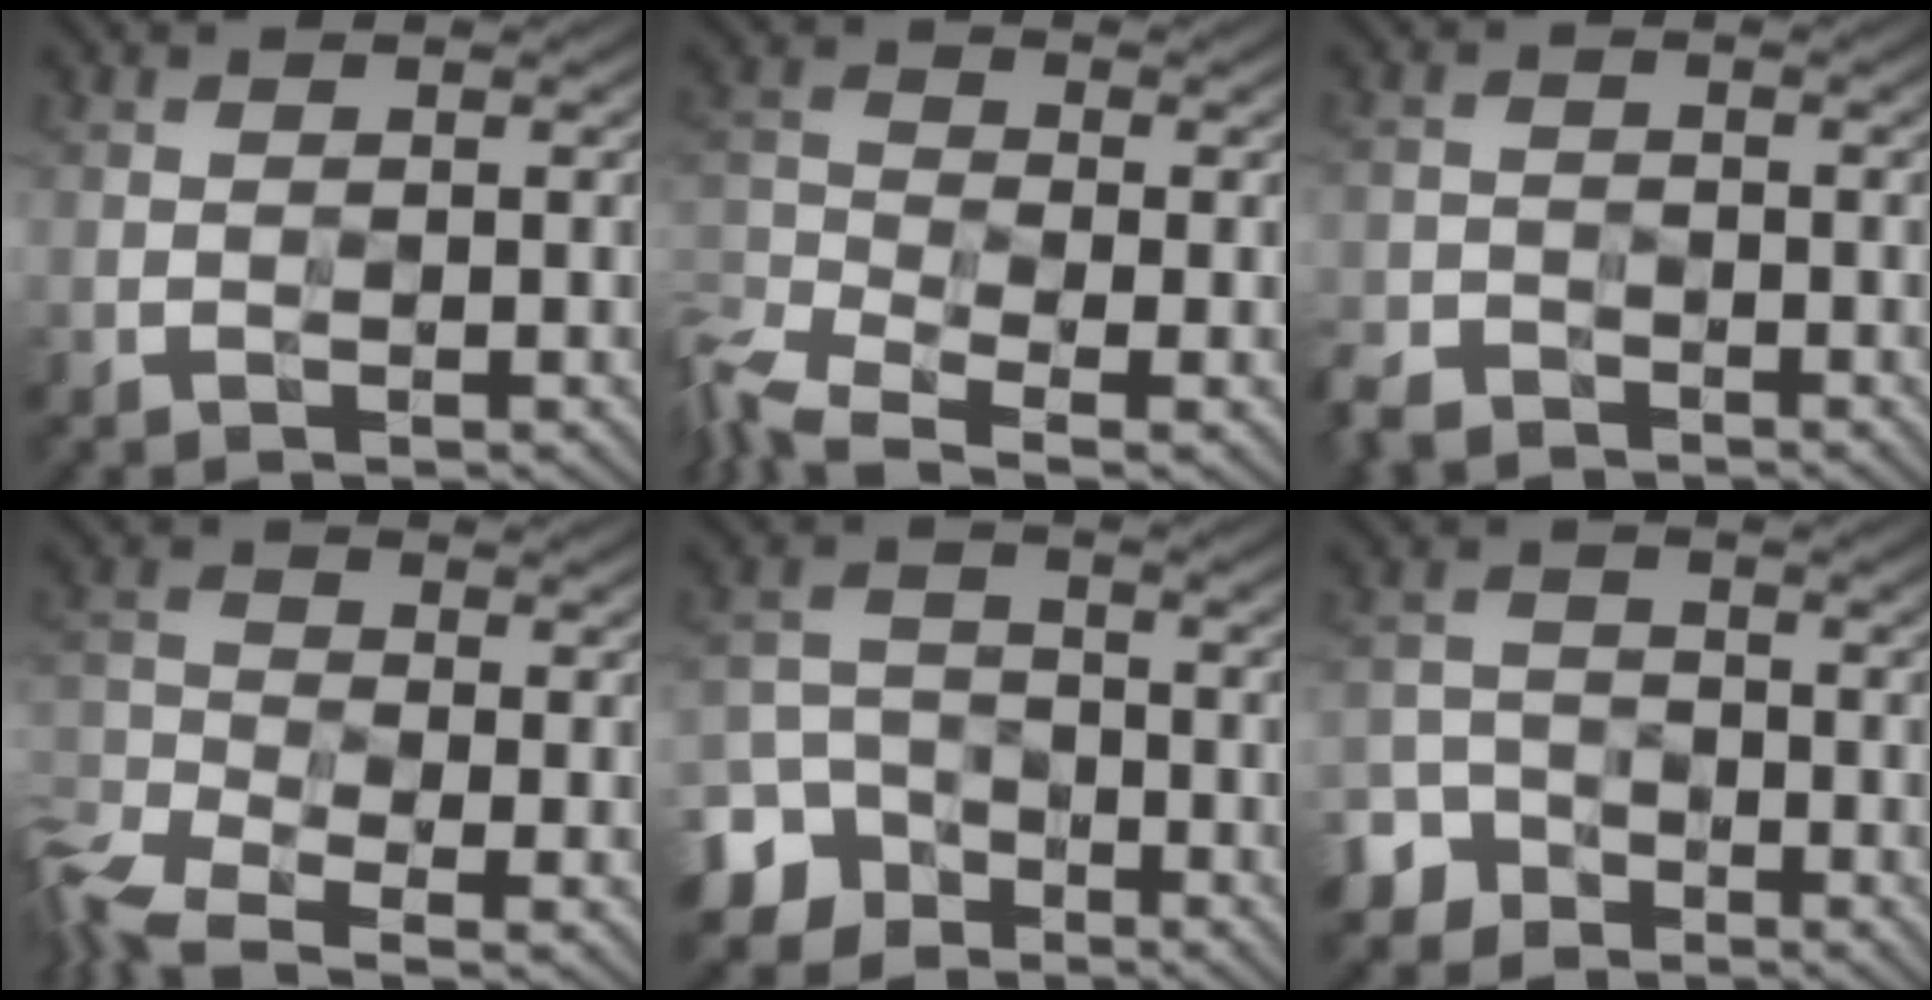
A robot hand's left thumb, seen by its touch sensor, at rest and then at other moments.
{"total": 8.0, "force": [-5.3, 3.3, 5.0], "torque": [-0.121, -0.021, -0.111]}
{"total": 3.2, "force": [-3.0, 1.2, 0.4], "torque": [-0.006, -0.007, -0.068]}
{"total": 8.3, "force": [-6.0, 3.3, 4.6], "torque": [-0.112, -0.022, -0.125]}
{"total": 7.7, "force": [-4.7, 5.7, 2.1], "torque": [-0.058, -0.012, -0.102]}
{"total": 4.4, "force": [-3.3, 2.9, 0.5], "torque": [-0.013, -0.002, -0.077]}